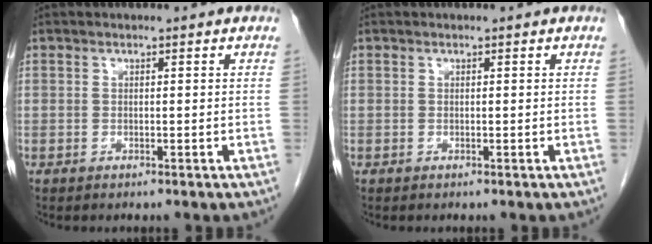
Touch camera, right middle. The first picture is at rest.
{"total": 0.0}